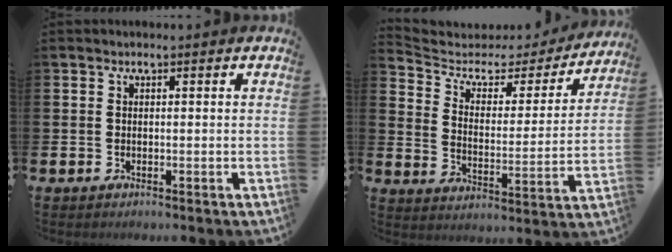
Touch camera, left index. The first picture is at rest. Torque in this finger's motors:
{"motor_torque": [0.85, -1.29, 0.28, -0.02]}